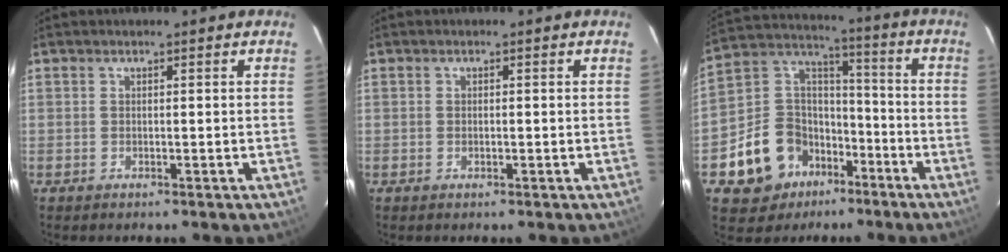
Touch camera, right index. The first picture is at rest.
{"total": 0.7, "force": [-0.1, 0.3, 0.6], "torque": [-0.011, 0.002, -0.001]}
{"total": 14.5, "force": [-7.8, 11.1, 5.2], "torque": [-0.130, 0.043, -0.111]}